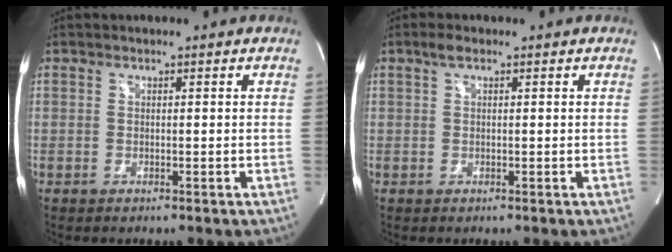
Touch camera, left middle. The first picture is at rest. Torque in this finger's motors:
{"motor_torque": [0.44, -0.06, 0.13, 0.02]}